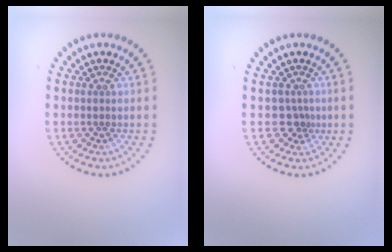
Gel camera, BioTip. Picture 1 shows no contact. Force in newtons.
{"total": 1.6, "press": 1.2, "slide": 1.2}